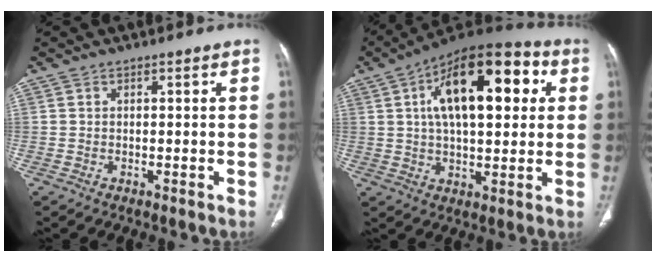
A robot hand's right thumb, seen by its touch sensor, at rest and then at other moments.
{"total": 21.0, "force": [5.4, 9.8, 17.8], "torque": [-0.245, 0.014, 0.074]}